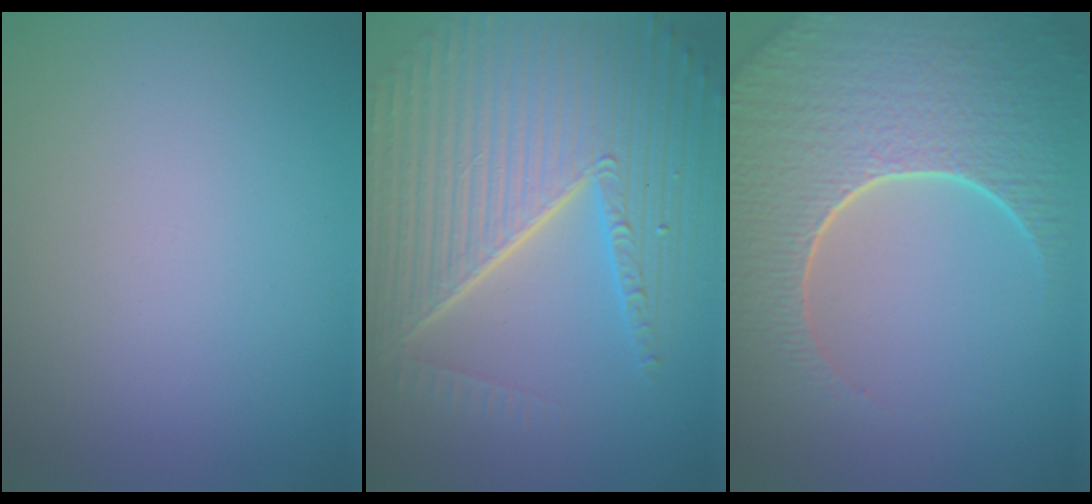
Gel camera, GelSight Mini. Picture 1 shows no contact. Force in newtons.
{"total": 10.2, "press": 6.5, "slide": 7.8}
{"total": 9.0, "press": 6.3, "slide": 6.5}